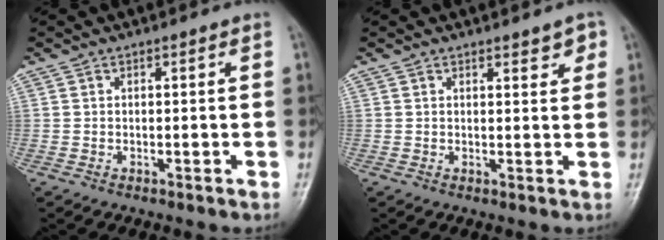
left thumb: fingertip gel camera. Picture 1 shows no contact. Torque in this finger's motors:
{"motor_torque": [-0.02, 0.01, -0.06, 0.23, 0.06]}